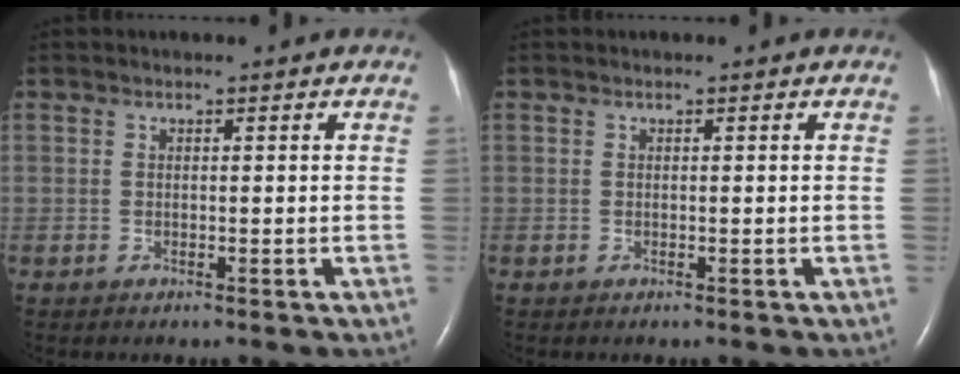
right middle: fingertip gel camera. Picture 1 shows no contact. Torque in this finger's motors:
{"motor_torque": [0.01, -0.01, 0.00, 0.00]}